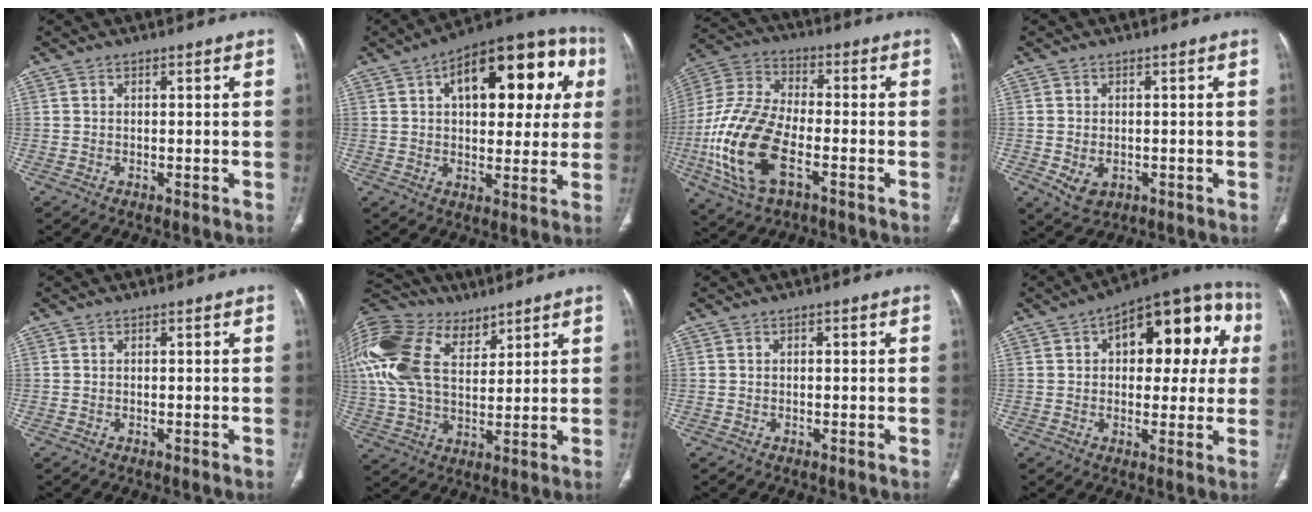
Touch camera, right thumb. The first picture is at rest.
{"total": 22.1, "force": [6.6, 11.0, 18.0], "torque": [-0.203, 0.026, 0.086]}
{"total": 18.3, "force": [-5.9, 8.9, 14.9], "torque": [-0.329, 0.018, -0.109]}
{"total": 4.0, "force": [-1.0, 2.9, 2.5], "torque": [-0.041, 0.000, -0.003]}
{"total": 0.0}
{"total": 24.8, "force": [12.1, 15.0, 15.6], "torque": [-0.372, 0.024, 0.233]}
{"total": 0.6, "force": [0.2, 0.2, 0.5], "torque": [-0.008, 0.002, 0.001]}
{"total": 20.3, "force": [5.0, 10.5, 16.6], "torque": [-0.172, 0.032, 0.059]}